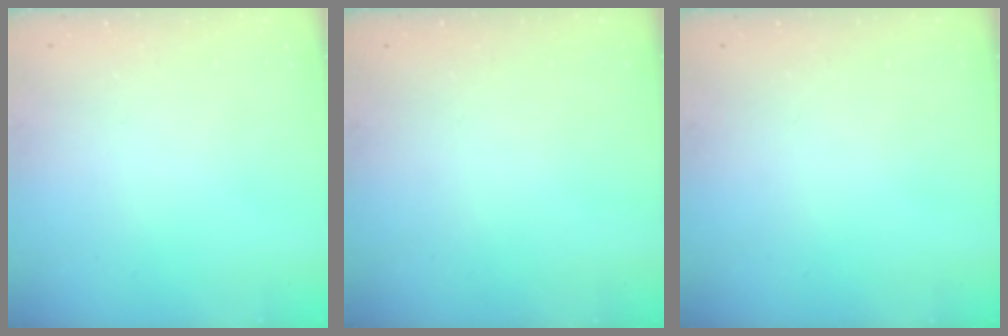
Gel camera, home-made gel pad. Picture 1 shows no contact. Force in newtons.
{"total": 0.0}
{"total": 0.0}